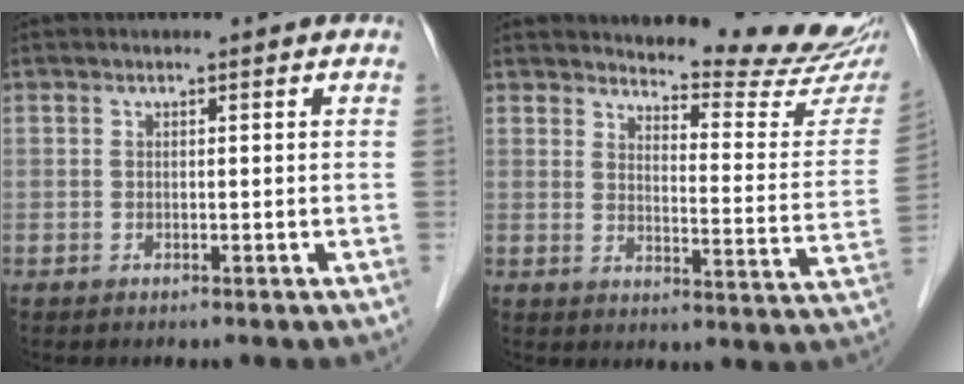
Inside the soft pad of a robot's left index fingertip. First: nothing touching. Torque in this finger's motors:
{"motor_torque": [1.02, -1.12, 0.22, 0.02]}